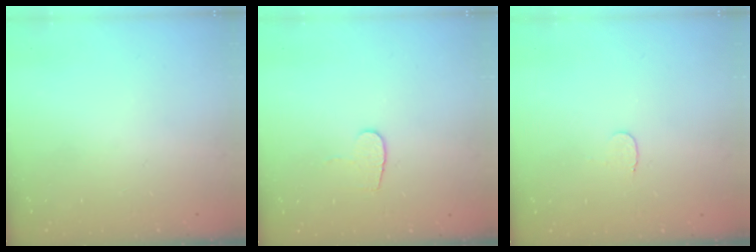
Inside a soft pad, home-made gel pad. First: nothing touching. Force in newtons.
{"total": 5.0, "press": 5.0, "slide": 0.5}
{"total": 3.5, "press": 3.5, "slide": 0.4}